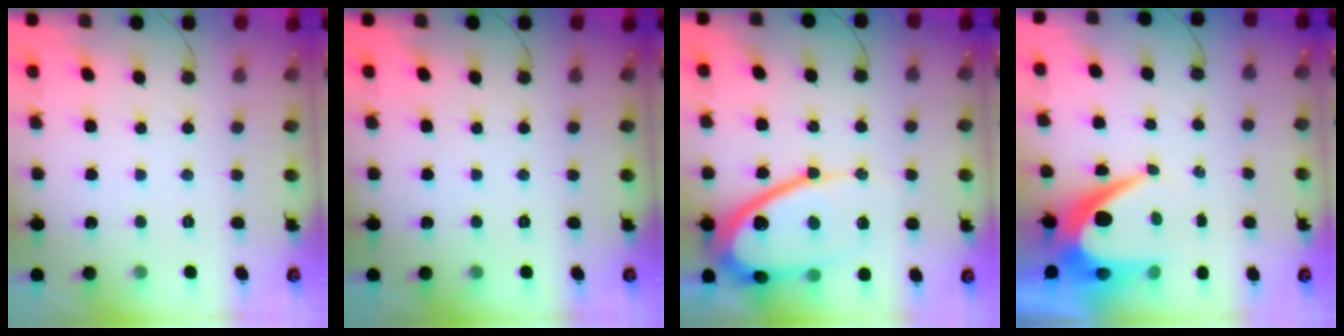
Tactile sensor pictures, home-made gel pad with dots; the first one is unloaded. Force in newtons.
{"total": 0.0}
{"total": 16.8, "press": 16.7, "slide": 1.6}
{"total": 11.4, "press": 11.4, "slide": 0.6}